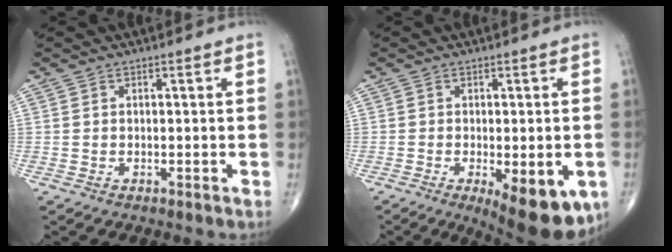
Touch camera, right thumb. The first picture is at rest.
{"total": 13.3, "force": [-5.2, 5.1, 11.1], "torque": [-0.120, -0.009, -0.062]}